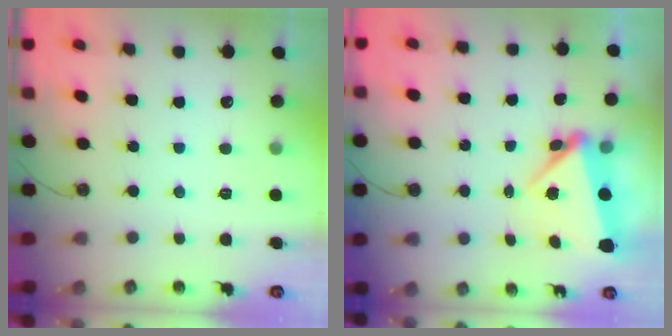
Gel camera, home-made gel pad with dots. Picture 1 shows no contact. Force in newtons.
{"total": 5.9, "press": 5.0, "slide": 3.0}